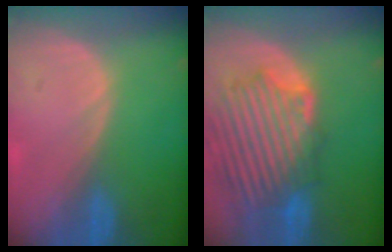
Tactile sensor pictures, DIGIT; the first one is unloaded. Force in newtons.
{"total": 11.7, "press": 11.1, "slide": 3.8}